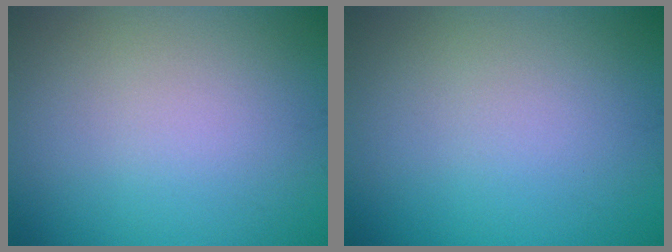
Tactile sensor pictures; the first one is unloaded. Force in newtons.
{"total": 0.0}